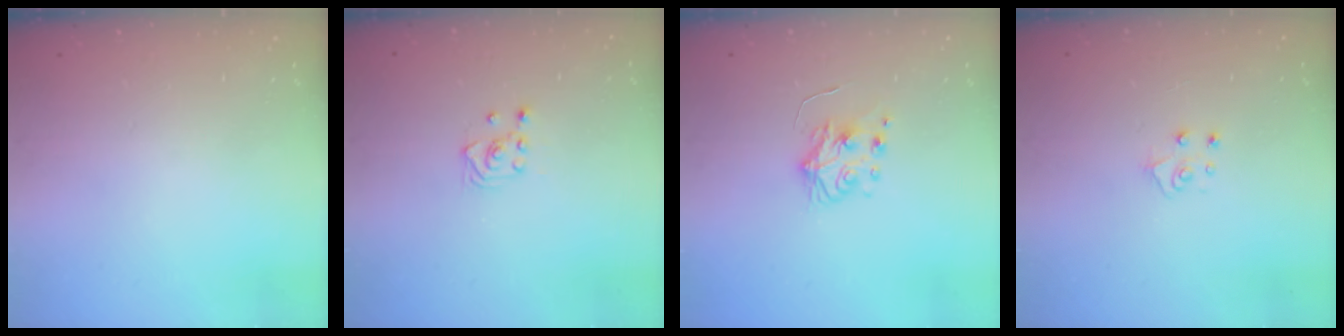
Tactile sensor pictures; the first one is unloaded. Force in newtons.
{"total": 3.0, "press": 2.6, "slide": 1.5}
{"total": 5.9, "press": 5.9, "slide": 0.6}
{"total": 5.1, "press": 5.1, "slide": 0.5}